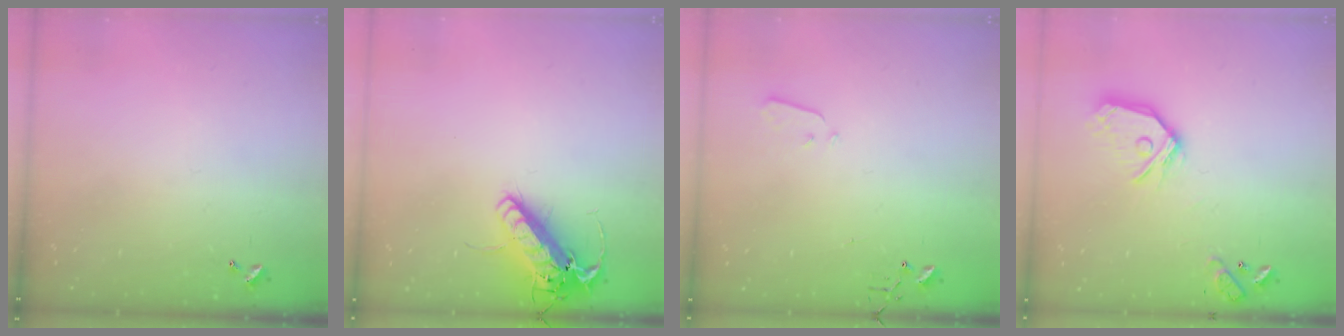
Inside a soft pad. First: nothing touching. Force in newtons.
{"total": 15.6, "press": 15.3, "slide": 3.2}
{"total": 2.2, "press": 2.1, "slide": 0.3}
{"total": 15.0, "press": 14.9, "slide": 2.2}